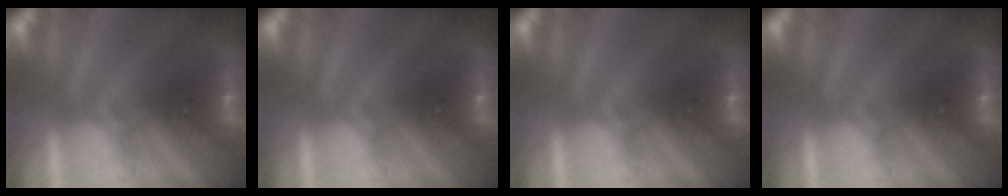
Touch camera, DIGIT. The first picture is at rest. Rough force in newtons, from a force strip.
{"total": 0.0}
{"total": 0.0}
{"total": 0.0}